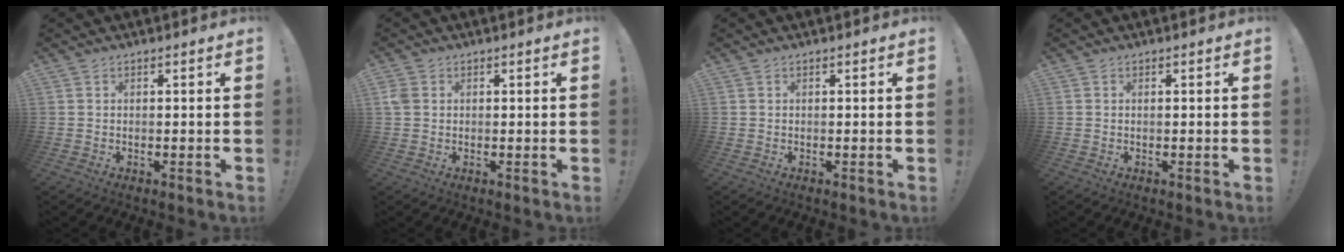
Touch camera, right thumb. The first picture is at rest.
{"total": 3.2, "force": [0.8, 2.5, 1.8], "torque": [-0.033, 0.007, 0.018]}
{"total": 0.0}
{"total": 0.0}